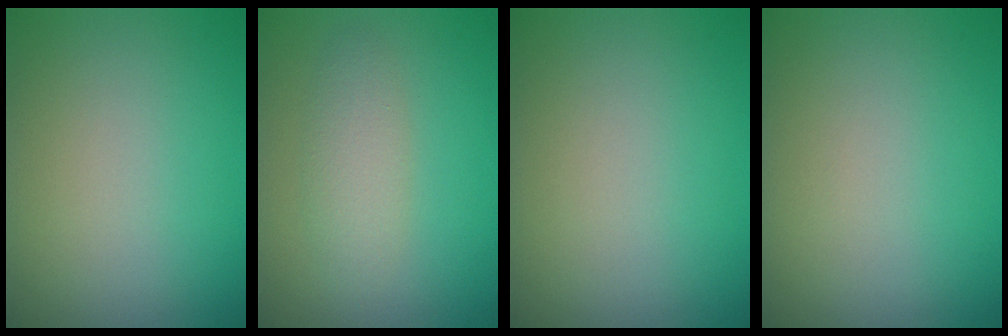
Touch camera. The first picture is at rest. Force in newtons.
{"total": 2.4, "press": 2.4, "slide": 0.1}
{"total": 0.0}
{"total": 0.0}